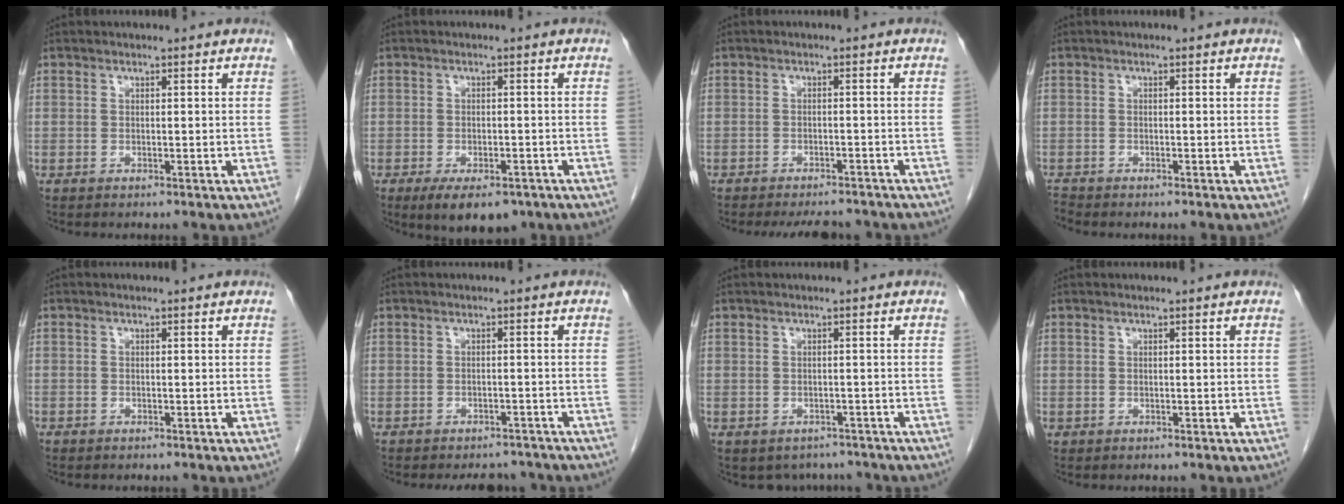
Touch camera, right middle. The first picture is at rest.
{"total": 7.8, "force": [-5.3, 3.4, 4.6], "torque": [-0.064, -0.005, -0.078]}
{"total": 7.1, "force": [-6.5, 1.9, 1.9], "torque": [-0.022, -0.002, -0.082]}
{"total": 1.1, "force": [-1.1, 0.0, -0.1], "torque": [-0.002, -0.004, -0.021]}
{"total": 0.6, "force": [-0.5, 0.4, 0.1], "torque": [-0.005, 0.003, -0.010]}
{"total": 6.5, "force": [-6.0, 2.3, 1.2], "torque": [-0.008, 0.001, -0.069]}
{"total": 4.8, "force": [-4.0, 2.7, 0.3], "torque": [0.009, 0.011, -0.049]}
{"total": 0.0}